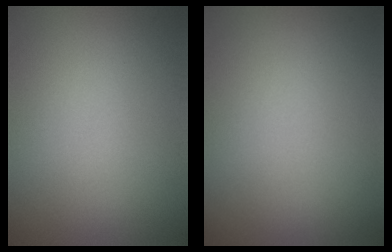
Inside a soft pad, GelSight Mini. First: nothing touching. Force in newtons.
{"total": 0.0}